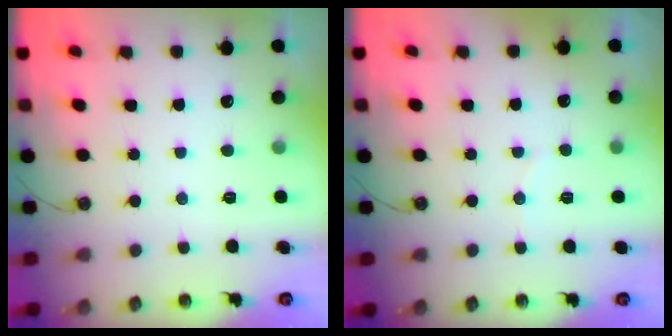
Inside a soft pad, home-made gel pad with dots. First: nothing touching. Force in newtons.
{"total": 2.3, "press": 2.0, "slide": 1.0}